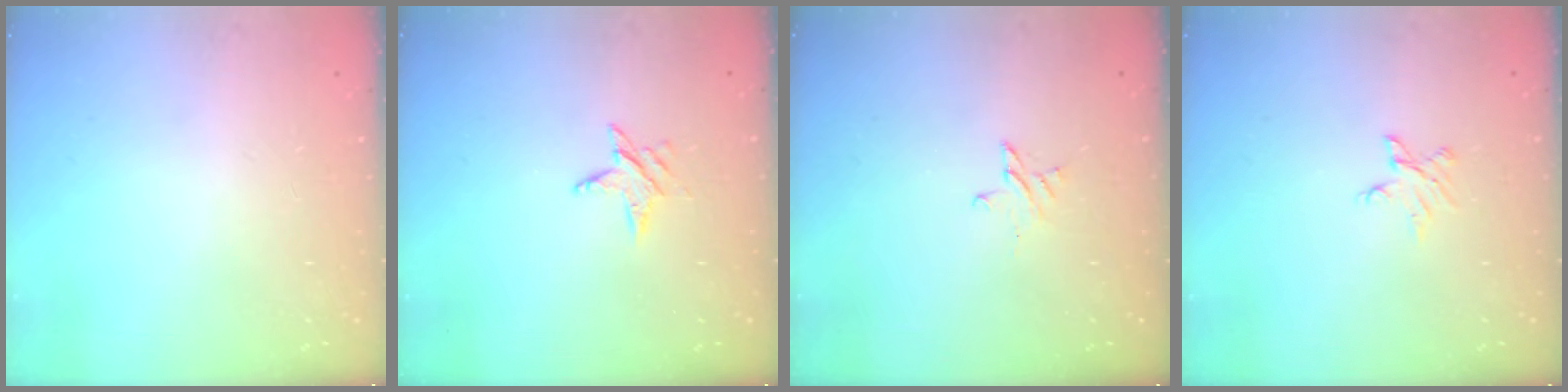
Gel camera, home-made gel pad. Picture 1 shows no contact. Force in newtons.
{"total": 4.4, "press": 4.3, "slide": 0.5}
{"total": 2.3, "press": 2.3, "slide": 0.2}
{"total": 4.0, "press": 3.9, "slide": 0.4}